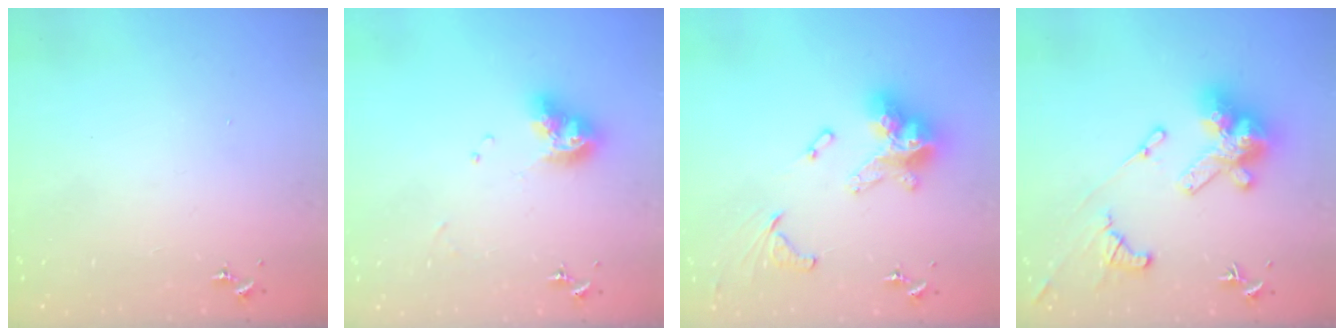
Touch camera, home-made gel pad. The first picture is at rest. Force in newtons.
{"total": 9.7, "press": 9.7, "slide": 0.9}
{"total": 18.7, "press": 18.6, "slide": 1.9}
{"total": 19.4, "press": 19.3, "slide": 1.9}